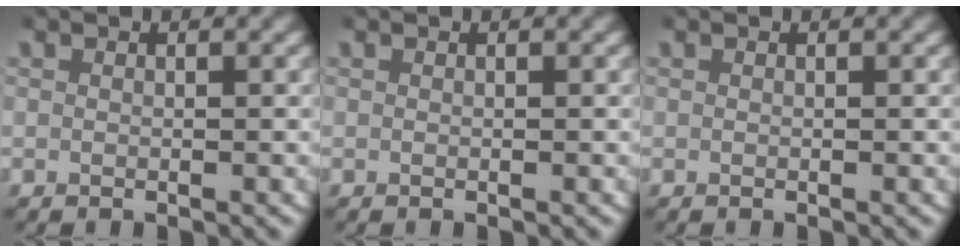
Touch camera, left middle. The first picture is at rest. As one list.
[{"total": 0.0}, {"total": 0.0}]